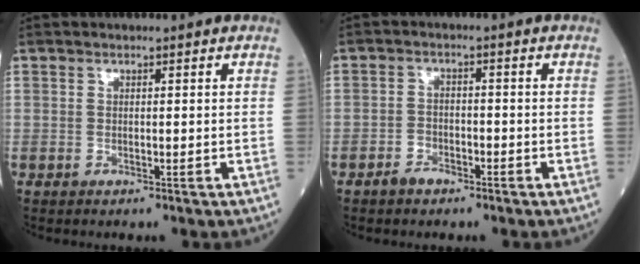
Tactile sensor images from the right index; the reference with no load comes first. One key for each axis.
{"total": 2.7, "fx": -2.0, "fy": 1.6, "fz": 1.0, "tx": -0.018, "ty": 0.005, "tz": -0.033}